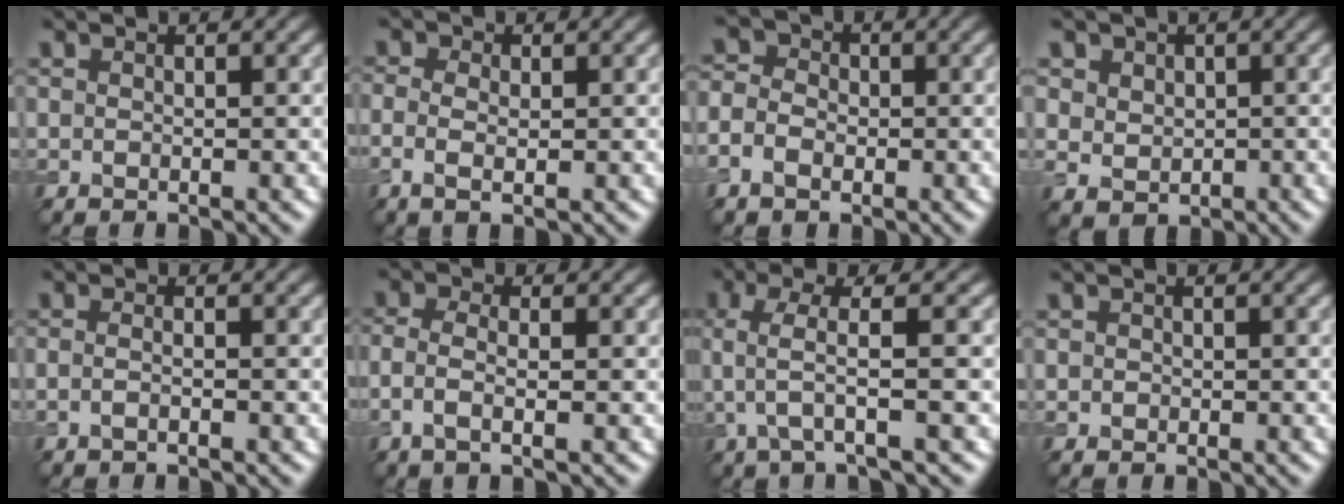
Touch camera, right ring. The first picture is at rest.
{"total": 2.0, "force": [-0.2, 1.1, 1.7], "torque": [-0.039, -0.002, -0.007]}
{"total": 3.7, "force": [-1.2, 3.0, 1.9], "torque": [-0.025, 0.002, -0.029]}
{"total": 3.7, "force": [1.5, 3.1, 1.5], "torque": [-0.040, 0.005, 0.027]}
{"total": 1.0, "force": [-0.5, 0.4, 0.8], "torque": [-0.016, -0.003, -0.013]}
{"total": 2.4, "force": [-0.6, 0.9, 2.2], "torque": [-0.057, -0.005, -0.011]}
{"total": 4.1, "force": [0.2, 0.9, 4.0], "torque": [-0.076, 0.008, 0.001]}
{"total": 0.5, "force": [0.0, 0.5, 0.1], "torque": [0.004, -0.004, -0.003]}